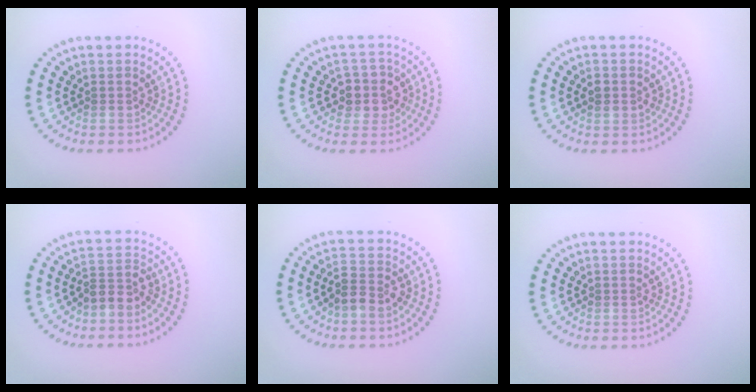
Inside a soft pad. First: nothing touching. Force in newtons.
{"total": 2.9, "press": 2.6, "slide": 1.3}
{"total": 1.3, "press": 1.3, "slide": 0.1}
{"total": 2.4, "press": 1.8, "slide": 1.6}
{"total": 2.5, "press": 2.3, "slide": 0.9}
{"total": 0.0}